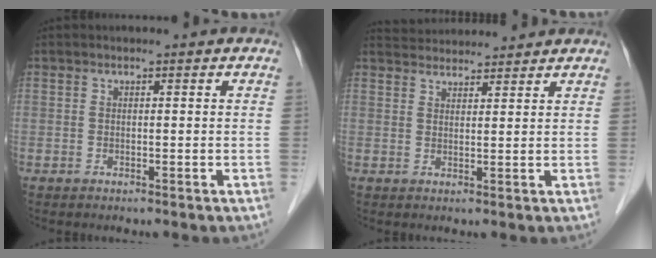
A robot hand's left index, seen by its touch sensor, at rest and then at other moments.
{"total": 6.6, "force": [6.5, 0.8, 1.0], "torque": [-0.020, 0.034, 0.098]}